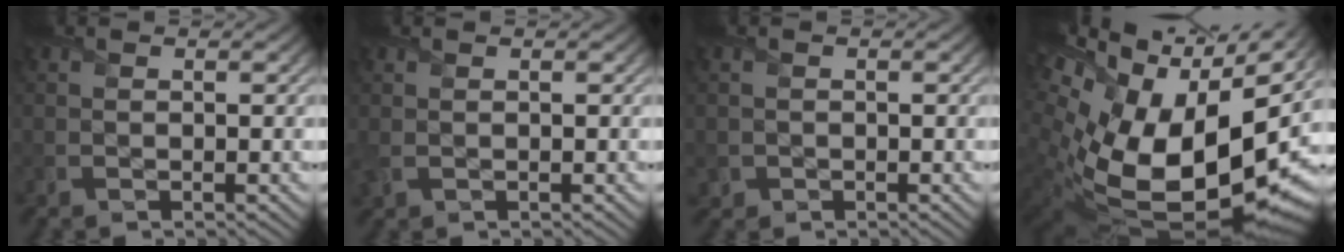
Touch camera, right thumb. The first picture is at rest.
{"total": 1.2, "force": [0.1, 0.8, 1.0], "torque": [-0.032, -0.002, 0.002]}
{"total": 1.1, "force": [-0.3, 1.1, 0.1], "torque": [0.003, -0.008, -0.010]}
{"total": 21.3, "force": [1.5, 12.5, 17.2], "torque": [-0.324, -0.048, 0.056]}